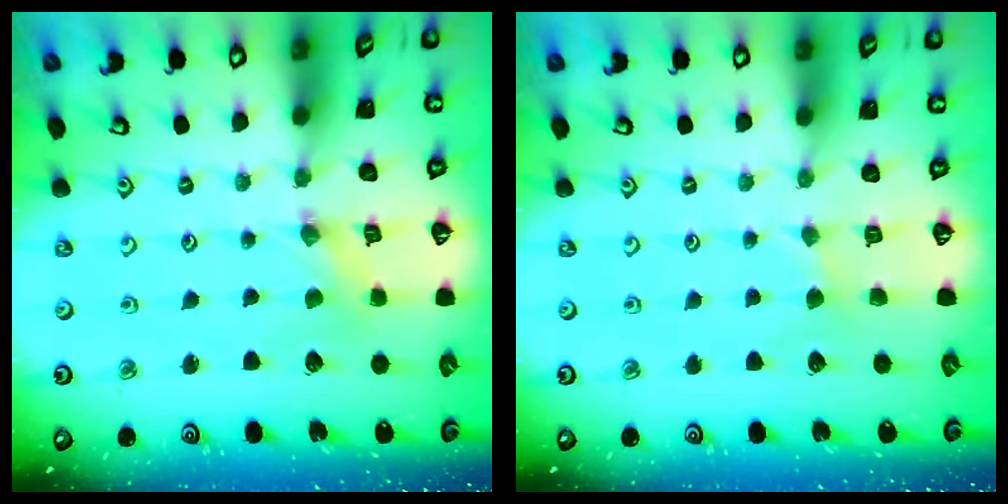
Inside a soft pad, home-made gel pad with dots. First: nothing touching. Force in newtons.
{"total": 1.1, "press": 1.1, "slide": 0.3}